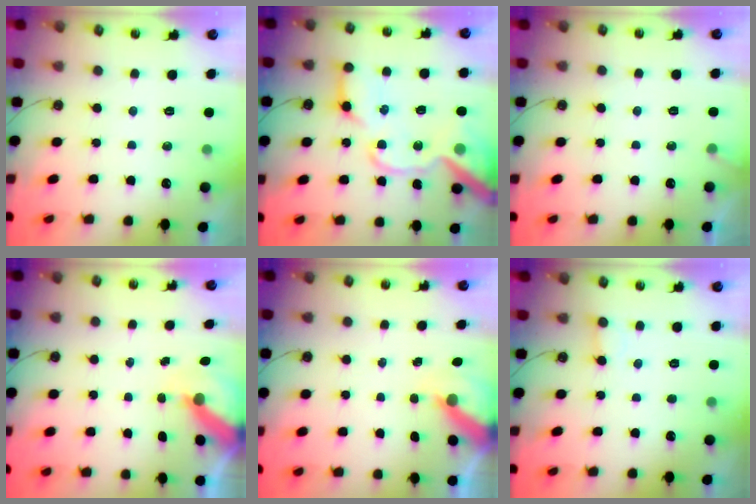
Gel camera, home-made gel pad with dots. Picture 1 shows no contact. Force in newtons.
{"total": 22.8, "press": 22.6, "slide": 3.0}
{"total": 4.9, "press": 4.9, "slide": 0.3}
{"total": 7.2, "press": 7.2, "slide": 0.9}
{"total": 5.8, "press": 5.8, "slide": 0.3}
{"total": 3.1, "press": 3.1, "slide": 0.1}